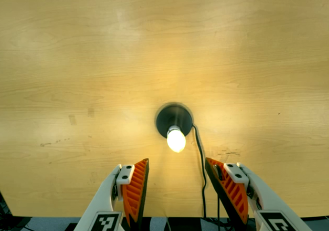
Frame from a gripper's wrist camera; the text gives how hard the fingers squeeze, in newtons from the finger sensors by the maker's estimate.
{"total": 0.0}